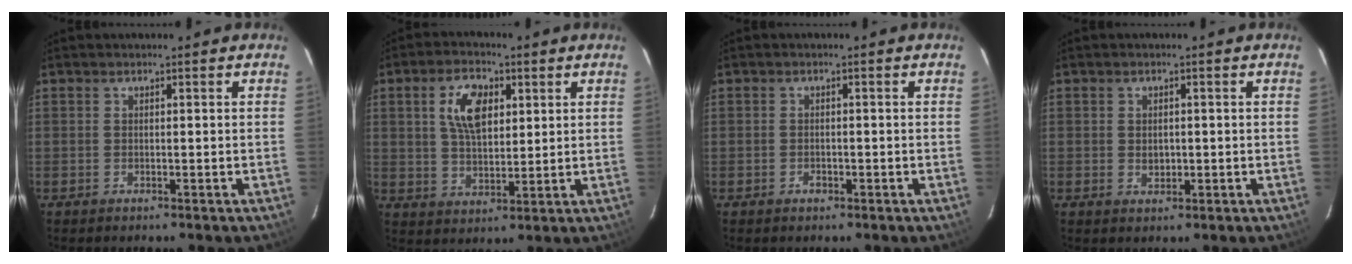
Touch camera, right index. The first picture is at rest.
{"total": 8.8, "force": [2.9, 4.8, 6.8], "torque": [-0.127, 0.017, 0.055]}
{"total": 1.3, "force": [-0.7, 0.9, 0.6], "torque": [-0.011, 0.002, -0.009]}
{"total": 2.0, "force": [-0.1, 1.7, 1.2], "torque": [-0.016, 0.000, 0.000]}